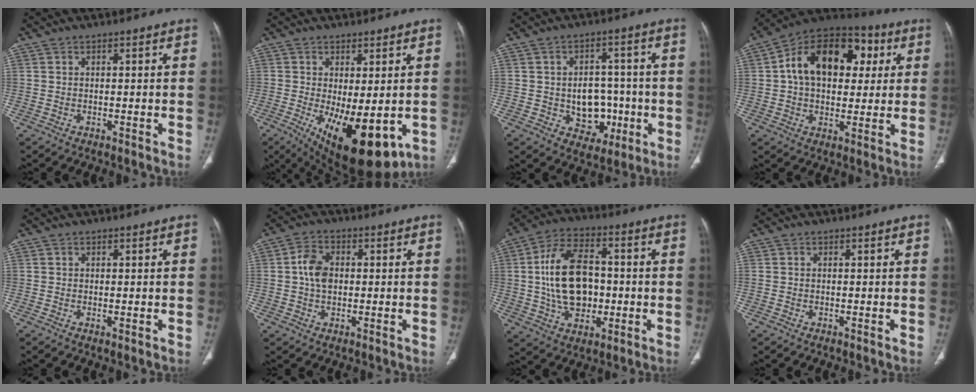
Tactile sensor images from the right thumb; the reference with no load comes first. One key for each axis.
{"total": 15.4, "fx": -4.4, "fy": 6.4, "fz": 13.4, "tx": -0.198, "ty": -0.022, "tz": -0.042}
{"total": 9.4, "fx": -1.8, "fy": 7.4, "fz": 5.6, "tx": -0.036, "ty": 0.024, "tz": -0.013}
{"total": 19.6, "fx": 4.3, "fy": 13.0, "fz": 14.0, "tx": -0.191, "ty": 0.021, "tz": 0.058}
{"total": 0.6, "fx": -0.1, "fy": 0.2, "fz": 0.5, "tx": -0.014, "ty": -0.004, "tz": -0.002}
{"total": 5.6, "fx": 0.3, "fy": 3.9, "fz": 4.0, "tx": -0.068, "ty": 0.009, "tz": 0.000}
{"total": 16.1, "fx": -0.2, "fy": 10.3, "fz": 12.4, "tx": -0.206, "ty": 0.020, "tz": 0.000}
{"total": 0.0}